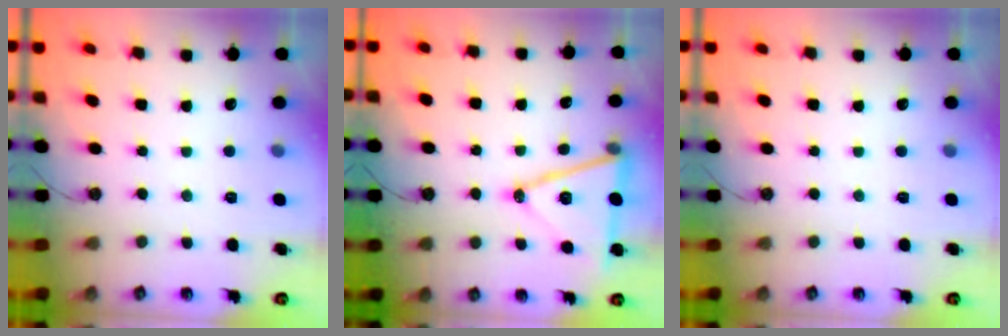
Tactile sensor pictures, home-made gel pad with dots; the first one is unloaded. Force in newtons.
{"total": 15.4, "press": 14.9, "slide": 3.8}
{"total": 0.0}